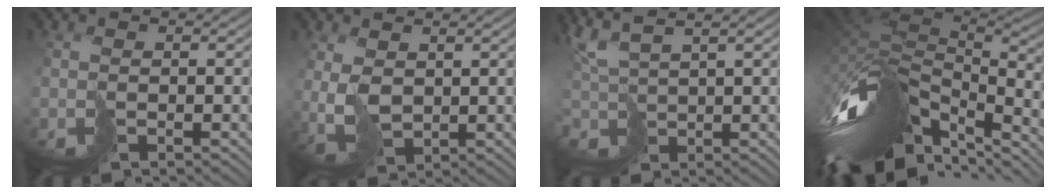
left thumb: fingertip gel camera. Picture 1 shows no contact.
{"total": 3.2, "force": [1.4, 2.3, 1.7], "torque": [-0.055, -0.001, 0.039]}
{"total": 5.1, "force": [4.7, 1.0, 1.7], "torque": [-0.059, 0.022, 0.097]}
{"total": 13.8, "force": [-5.9, 7.7, 9.8], "torque": [-0.239, -0.020, -0.091]}